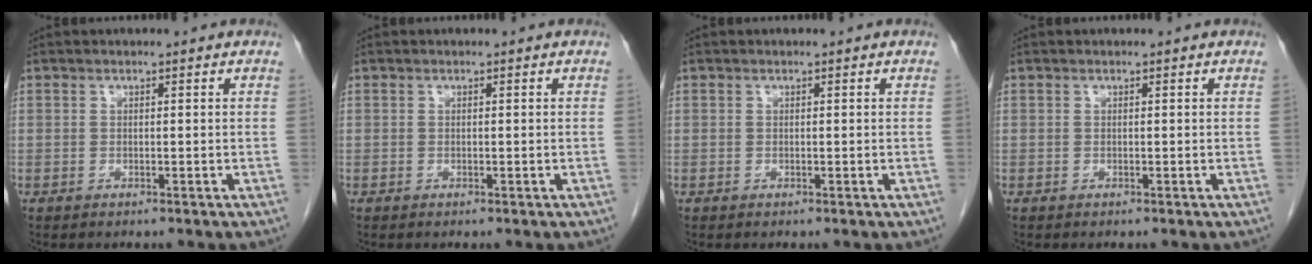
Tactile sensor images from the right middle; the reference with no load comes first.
{"total": 0.0}
{"total": 0.0}
{"total": 0.0}